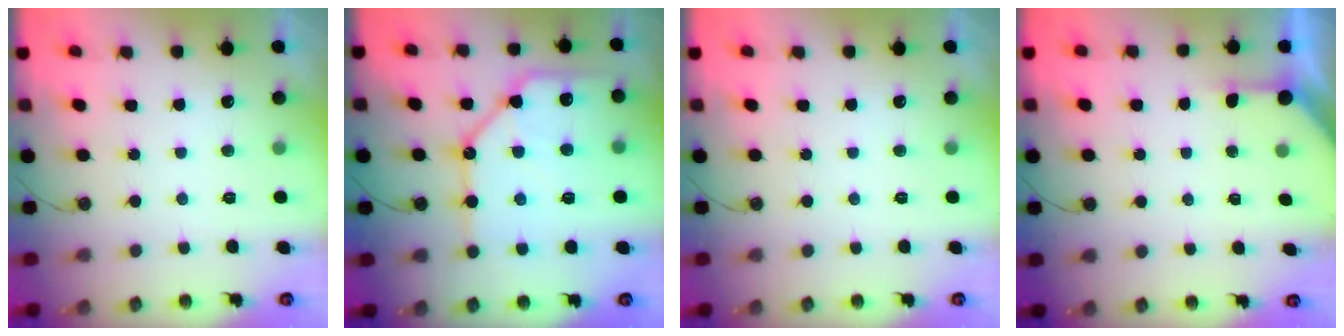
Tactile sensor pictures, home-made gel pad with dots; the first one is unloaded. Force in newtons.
{"total": 15.7, "press": 15.6, "slide": 1.8}
{"total": 0.0}
{"total": 2.6, "press": 2.6, "slide": 0.4}